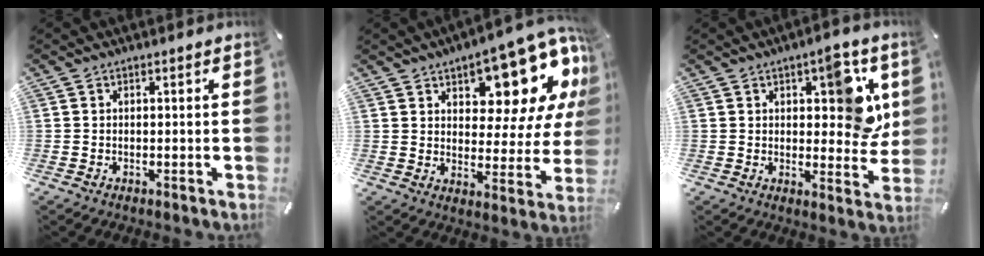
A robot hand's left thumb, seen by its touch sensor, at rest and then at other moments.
{"total": 15.8, "force": [11.5, 6.7, 8.6], "torque": [-0.102, -0.099, 0.188]}
{"total": 11.7, "force": [4.1, 5.8, 9.3], "torque": [-0.090, -0.018, 0.063]}